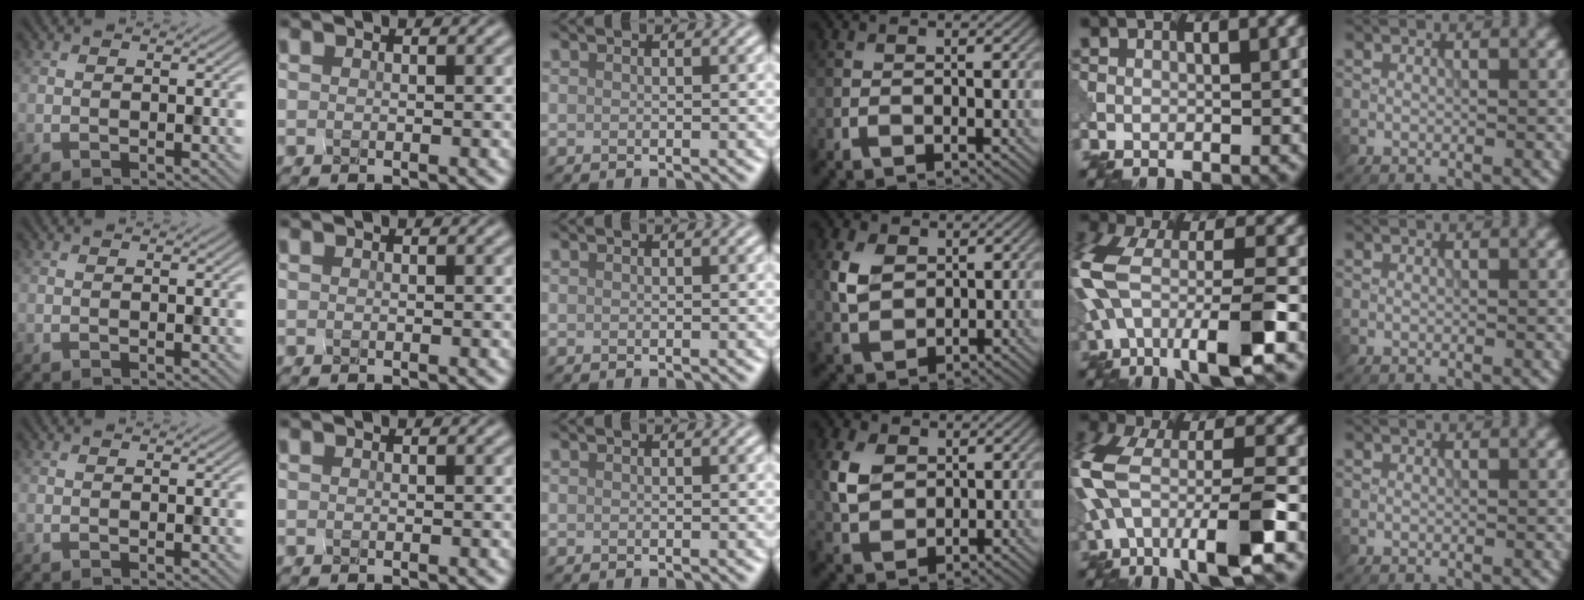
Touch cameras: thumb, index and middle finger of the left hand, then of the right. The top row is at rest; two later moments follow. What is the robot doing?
{"motion": "squeeze", "object": "clothespin"}